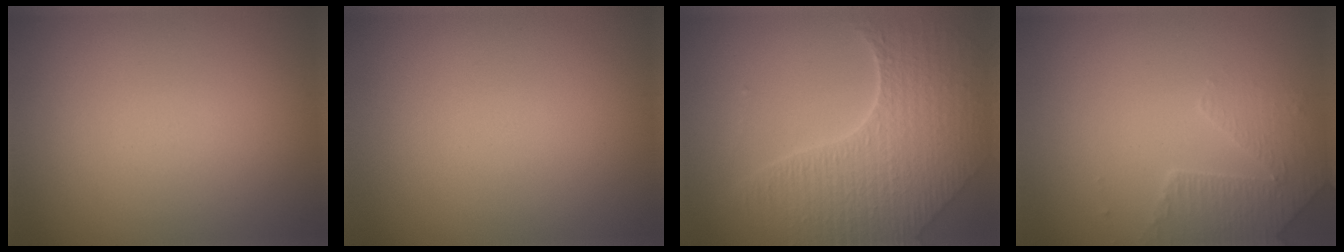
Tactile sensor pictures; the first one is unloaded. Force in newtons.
{"total": 0.0}
{"total": 7.9, "press": 5.5, "slide": 5.6}
{"total": 2.8, "press": 2.7, "slide": 0.7}